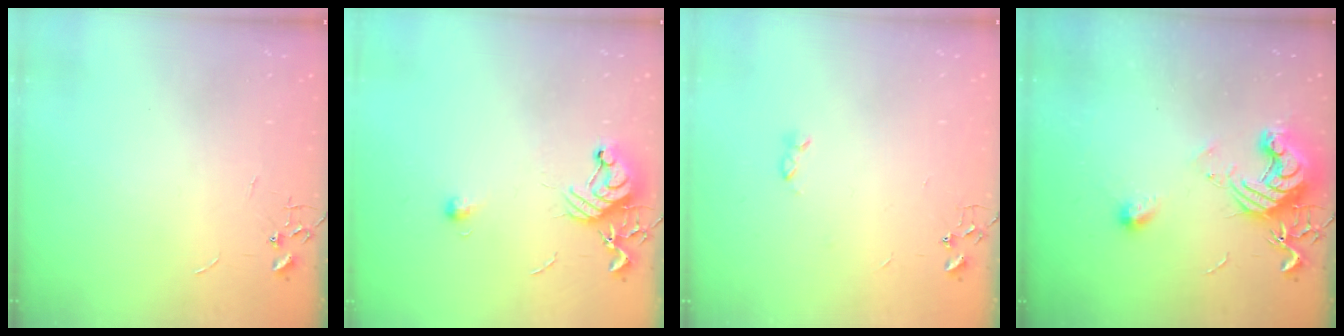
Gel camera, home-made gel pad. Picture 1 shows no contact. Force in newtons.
{"total": 10.6, "press": 10.5, "slide": 1.2}
{"total": 2.6, "press": 2.5, "slide": 0.5}
{"total": 14.1, "press": 14.0, "slide": 1.4}